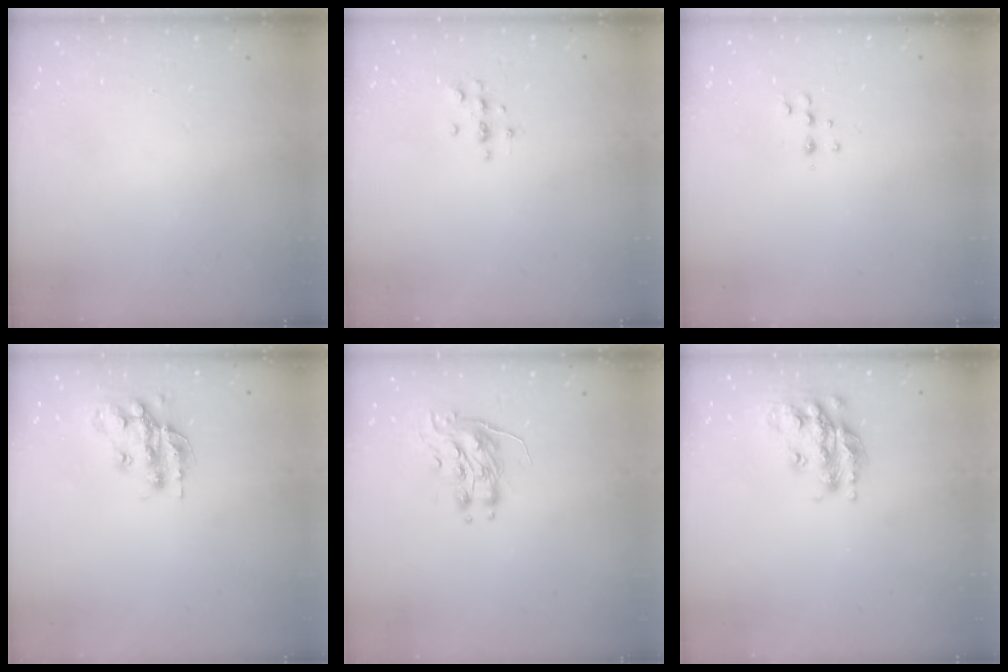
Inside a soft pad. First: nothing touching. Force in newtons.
{"total": 4.3, "press": 4.2, "slide": 1.0}
{"total": 4.9, "press": 4.8, "slide": 1.1}
{"total": 15.4, "press": 15.4, "slide": 1.0}
{"total": 8.2, "press": 8.2, "slide": 0.1}
{"total": 17.3, "press": 17.3, "slide": 1.2}